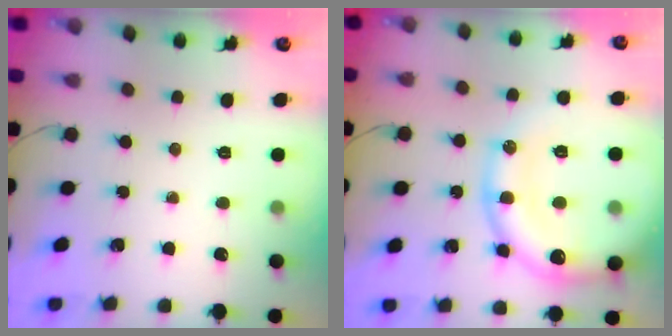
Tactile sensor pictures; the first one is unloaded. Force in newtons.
{"total": 18.8, "press": 18.6, "slide": 2.9}